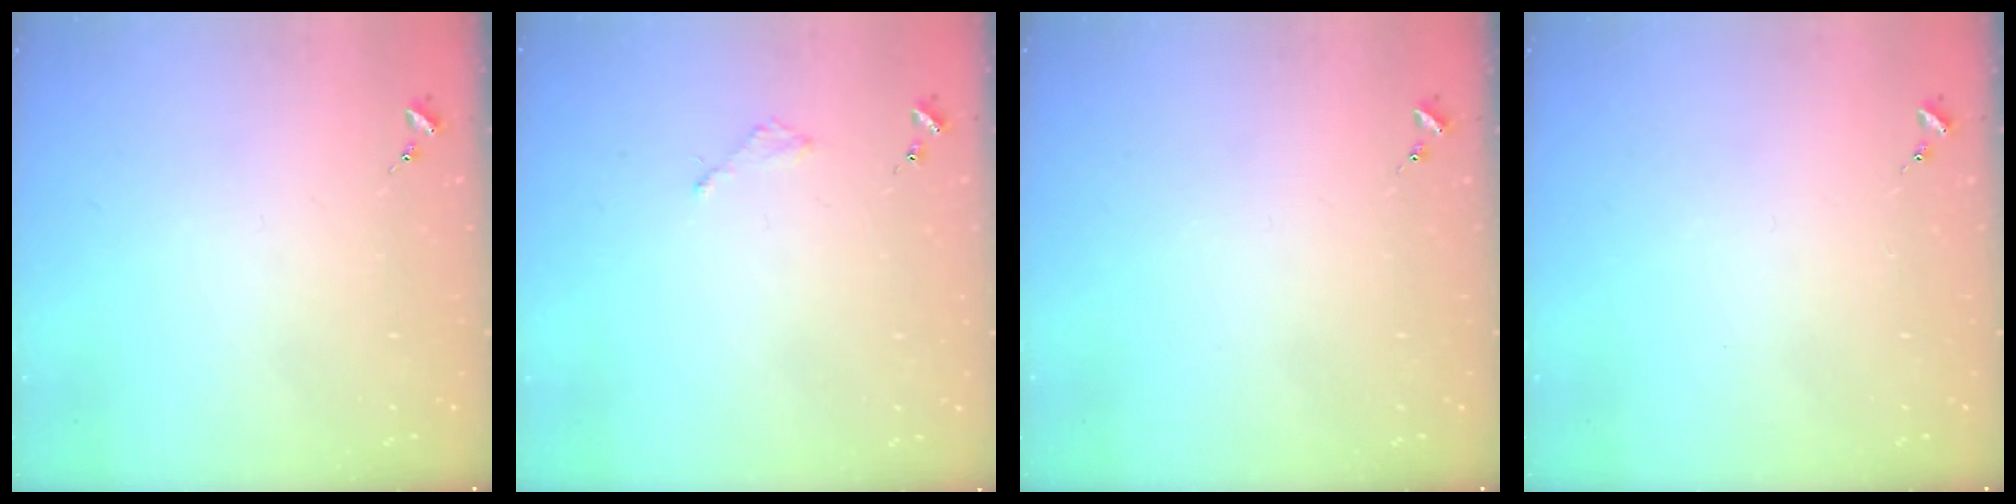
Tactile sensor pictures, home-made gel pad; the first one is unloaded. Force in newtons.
{"total": 2.0, "press": 2.0, "slide": 0.3}
{"total": 0.0}
{"total": 0.0}